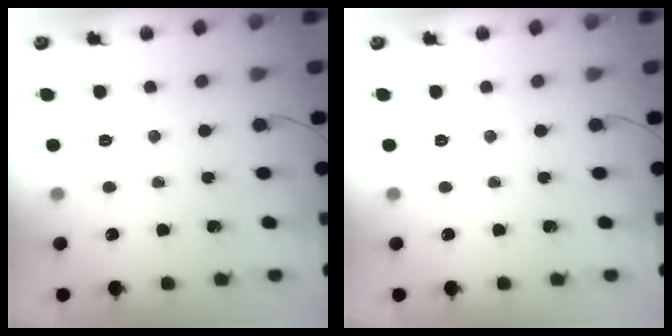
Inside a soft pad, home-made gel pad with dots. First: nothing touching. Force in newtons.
{"total": 0.0}